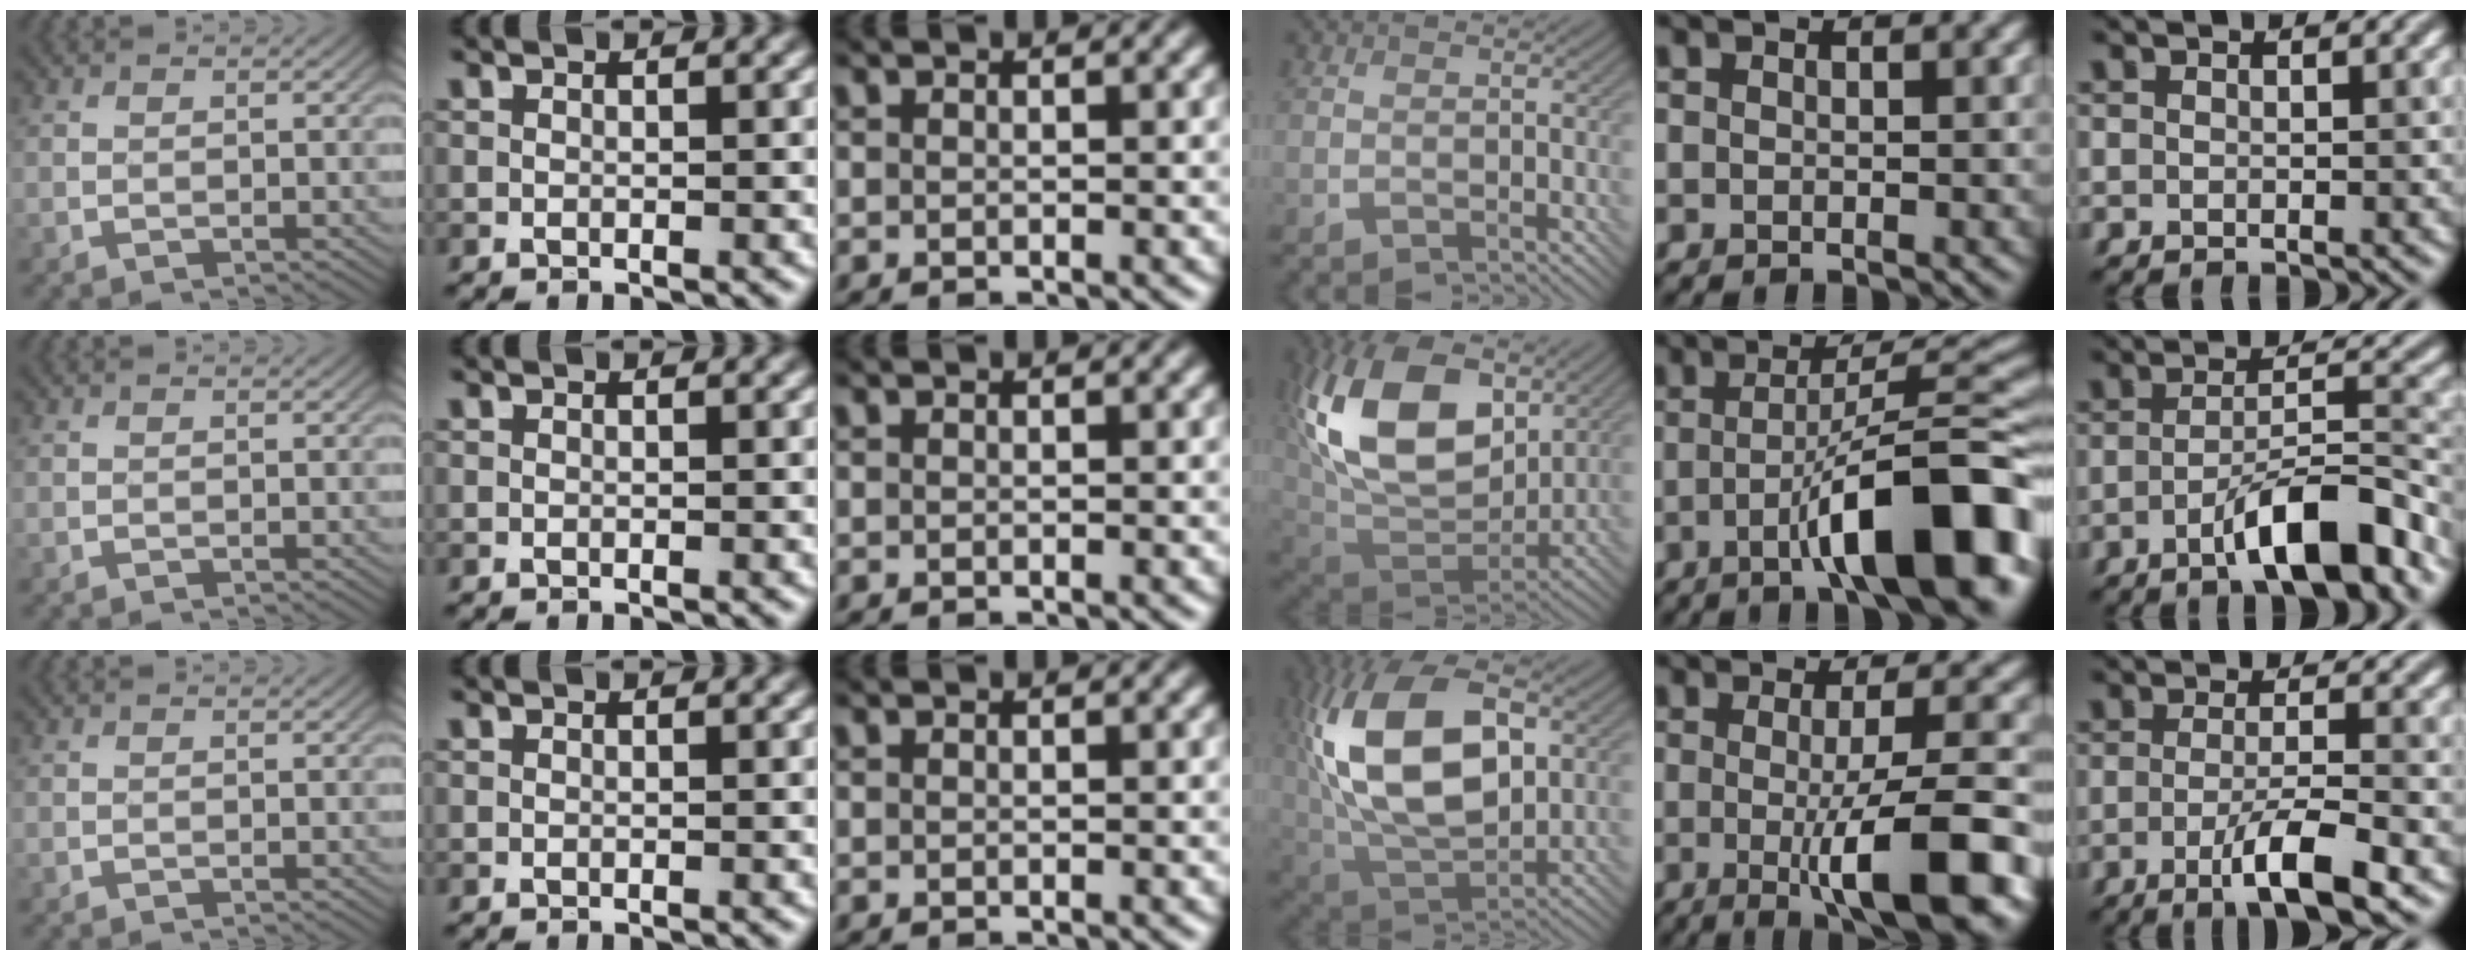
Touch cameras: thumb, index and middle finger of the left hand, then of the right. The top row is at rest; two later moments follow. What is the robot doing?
{"motion": "insert", "object": "bottle cap"}